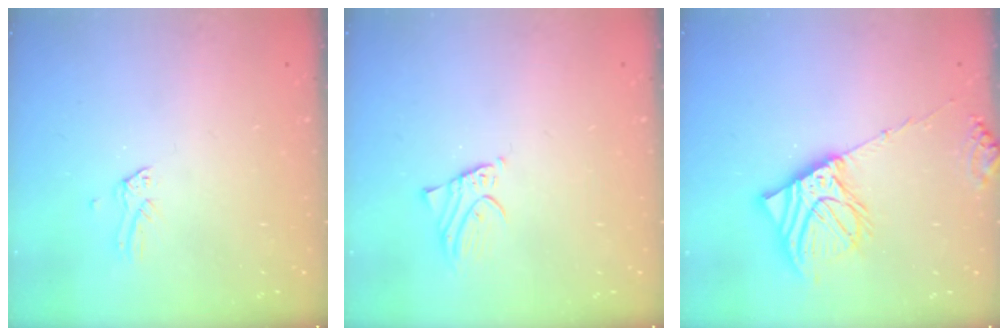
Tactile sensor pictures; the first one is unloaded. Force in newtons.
{"total": 2.1, "press": 2.1, "slide": 0.1}
{"total": 15.9, "press": 15.6, "slide": 2.8}